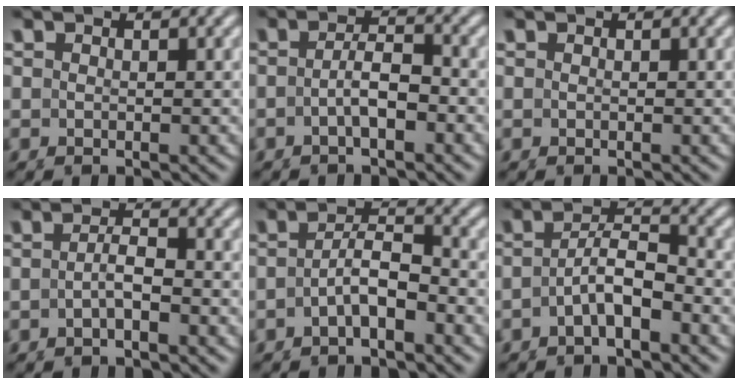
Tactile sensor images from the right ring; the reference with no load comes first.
{"total": 2.4, "force": [-1.2, 0.2, 2.0], "torque": [-0.031, -0.004, -0.021]}
{"total": 0.0}
{"total": 1.8, "force": [-1.0, -0.1, 1.5], "torque": [-0.026, -0.004, -0.019]}
{"total": 2.7, "force": [-1.6, 0.6, 2.1], "torque": [-0.035, -0.006, -0.024]}
{"total": 2.9, "force": [-1.6, 0.9, 2.3], "torque": [-0.041, -0.006, -0.023]}